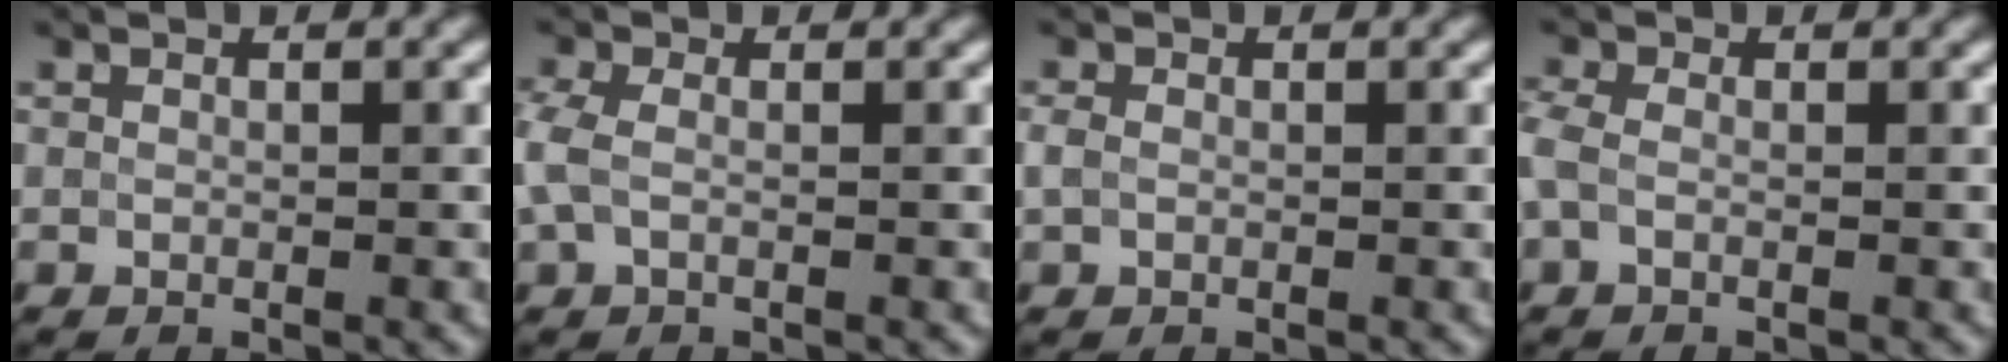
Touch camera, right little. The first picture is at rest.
{"total": 2.6, "force": [-0.2, 1.6, 2.0], "torque": [-0.061, 0.005, -0.011]}
{"total": 1.0, "force": [-0.1, 0.8, 0.7], "torque": [-0.016, 0.001, -0.004]}
{"total": 1.7, "force": [-0.4, 1.0, 1.3], "torque": [-0.037, 0.000, -0.016]}